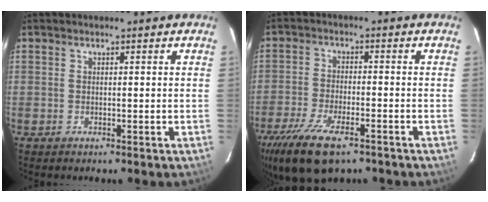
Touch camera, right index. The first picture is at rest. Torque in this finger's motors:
{"motor_torque": [1.37, -0.77, 0.58, 0.14]}